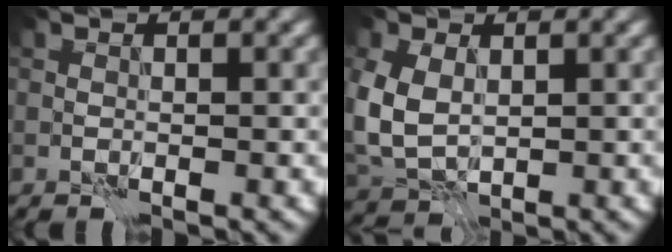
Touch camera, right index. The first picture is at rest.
{"total": 5.5, "force": [0.9, 4.0, 3.7], "torque": [-0.109, -0.006, 0.023]}